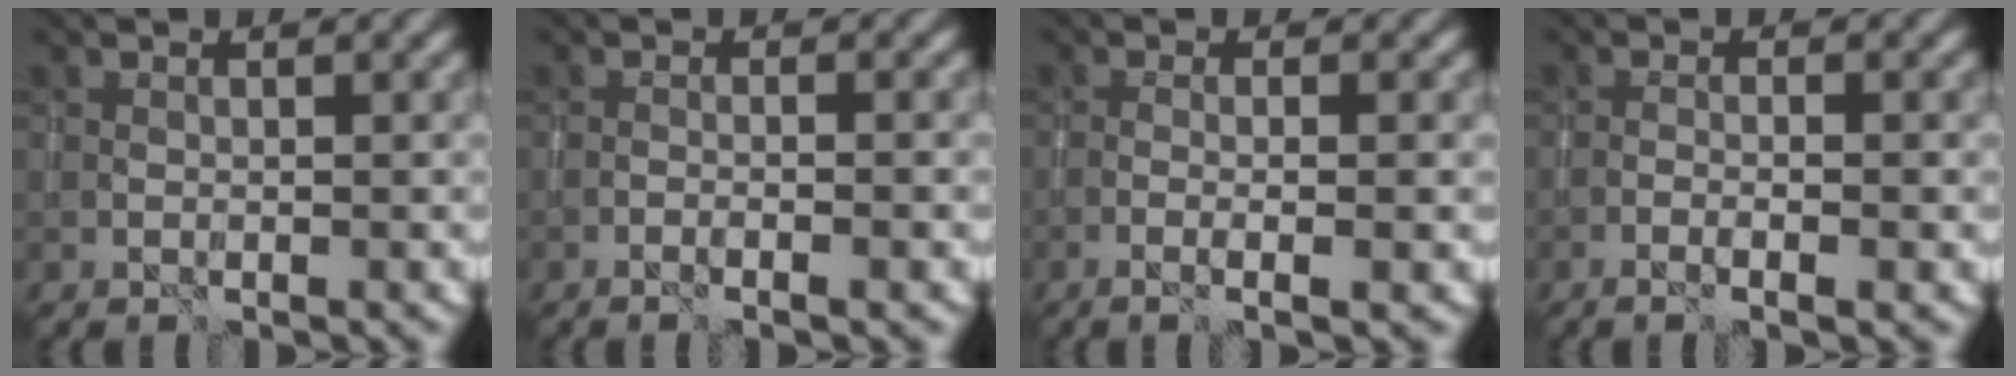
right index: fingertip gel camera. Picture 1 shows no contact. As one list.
[{"total": 1.9, "force": [-1.1, 0.0, 1.6], "torque": [-0.030, 0.013, -0.021]}, {"total": 2.9, "force": [-0.9, 0.4, 2.7], "torque": [-0.042, 0.003, -0.023]}, {"total": 2.3, "force": [-1.1, 0.1, 2.0], "torque": [-0.038, 0.008, -0.023]}]